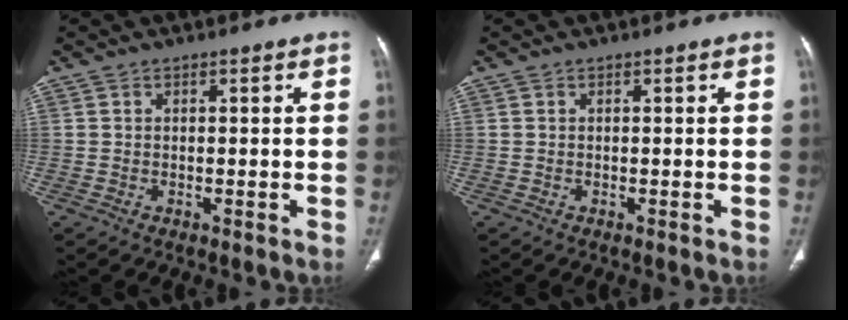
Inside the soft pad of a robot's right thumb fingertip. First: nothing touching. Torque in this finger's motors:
{"motor_torque": [-0.18, 0.18, 0.00, 0.00, 0.02]}